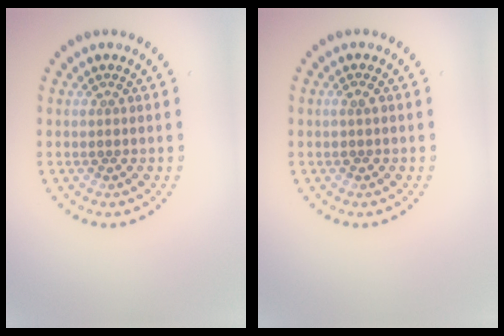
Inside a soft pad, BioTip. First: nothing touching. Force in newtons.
{"total": 0.8, "press": 0.8, "slide": 0.0}